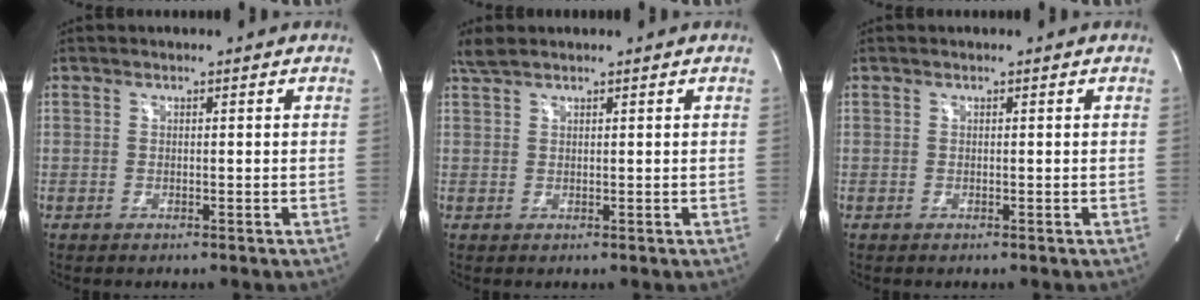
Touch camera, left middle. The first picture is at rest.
{"total": 1.9, "force": [1.8, 0.1, 0.7], "torque": [-0.024, 0.015, 0.040]}
{"total": 0.0}